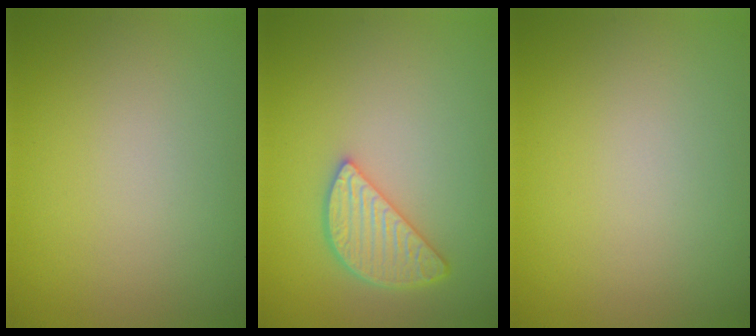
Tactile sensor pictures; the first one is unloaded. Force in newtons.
{"total": 3.5, "press": 3.0, "slide": 1.7}
{"total": 0.0}